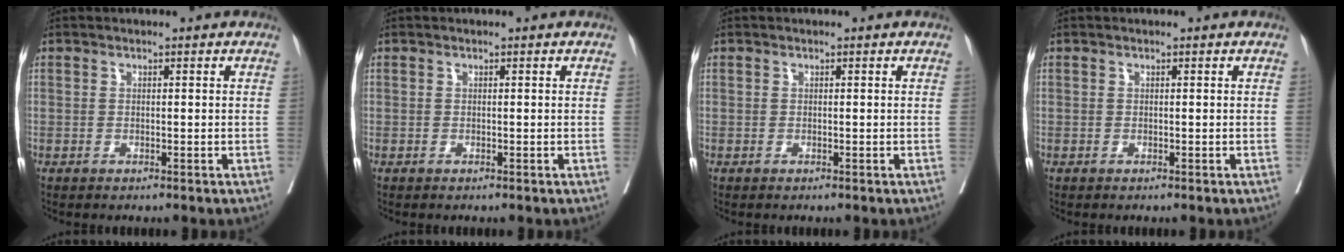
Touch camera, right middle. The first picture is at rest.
{"total": 0.0}
{"total": 0.0}
{"total": 0.0}